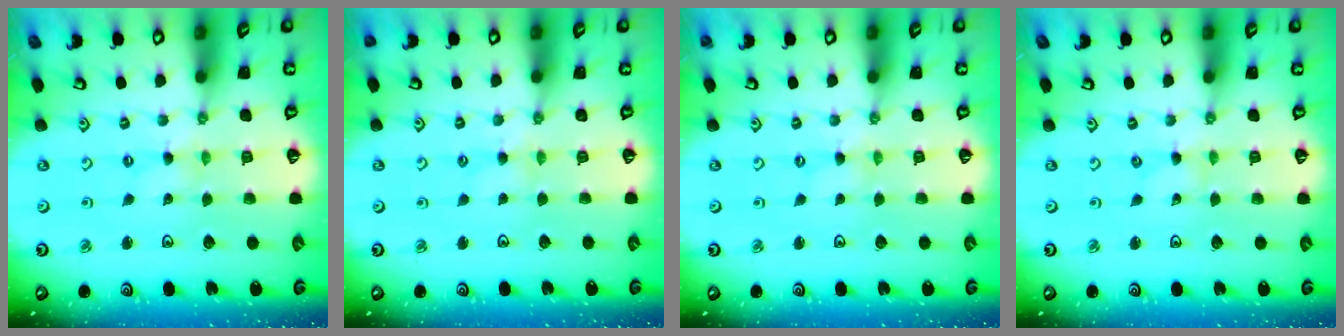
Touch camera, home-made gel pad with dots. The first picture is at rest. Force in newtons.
{"total": 2.3, "press": 2.3, "slide": 0.4}
{"total": 0.0}
{"total": 0.0}